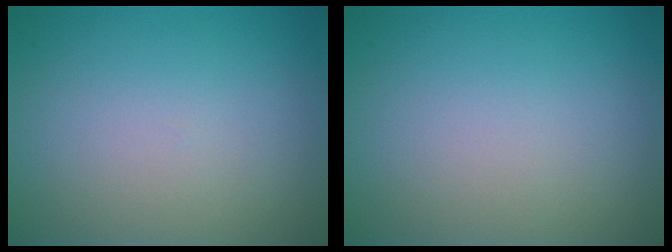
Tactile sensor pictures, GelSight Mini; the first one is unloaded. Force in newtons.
{"total": 0.0}